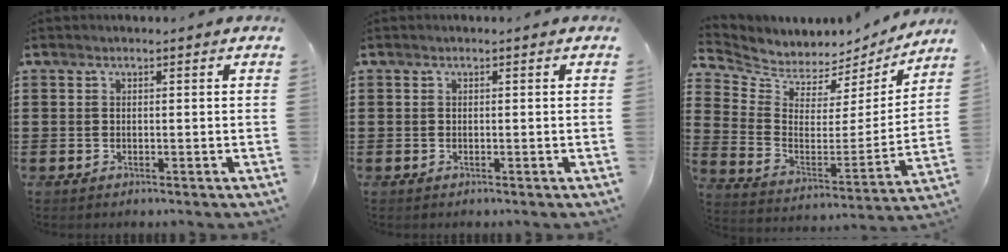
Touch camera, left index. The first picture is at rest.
{"total": 0.0}
{"total": 4.5, "force": [4.2, 1.7, -0.3], "torque": [-0.030, -0.045, 0.070]}